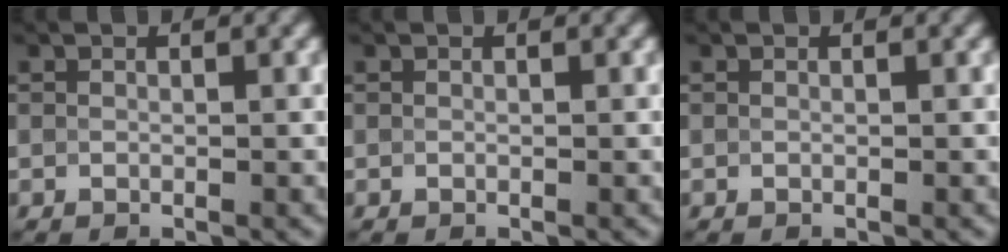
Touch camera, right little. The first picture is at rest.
{"total": 0.0}
{"total": 0.0}